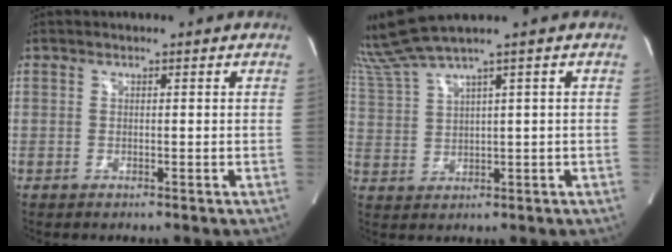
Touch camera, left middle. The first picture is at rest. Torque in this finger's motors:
{"motor_torque": [0.06, -0.03, 0.00, 0.08]}